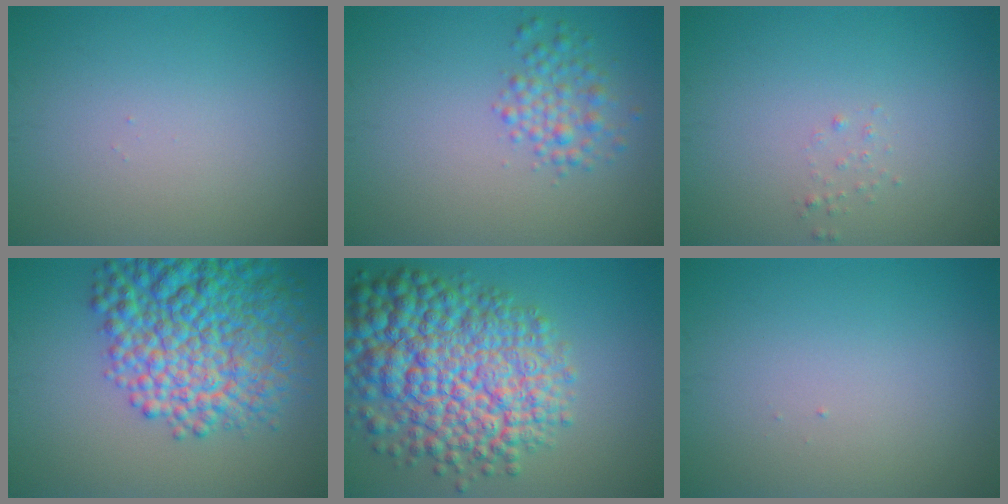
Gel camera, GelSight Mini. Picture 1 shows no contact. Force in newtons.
{"total": 2.5, "press": 2.5, "slide": 0.0}
{"total": 0.6, "press": 0.6, "slide": 0.1}
{"total": 11.5, "press": 11.5, "slide": 0.5}
{"total": 12.5, "press": 12.5, "slide": 0.3}
{"total": 0.0}